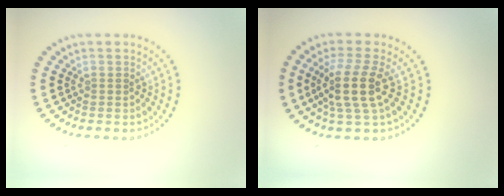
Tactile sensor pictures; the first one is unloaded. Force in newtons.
{"total": 4.1, "press": 3.4, "slide": 2.4}